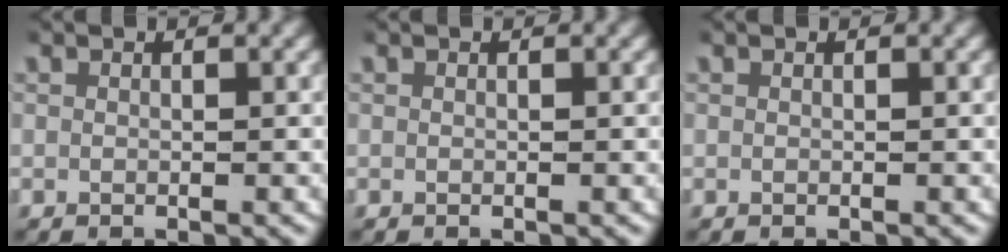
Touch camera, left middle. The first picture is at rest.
{"total": 0.0}
{"total": 0.0}